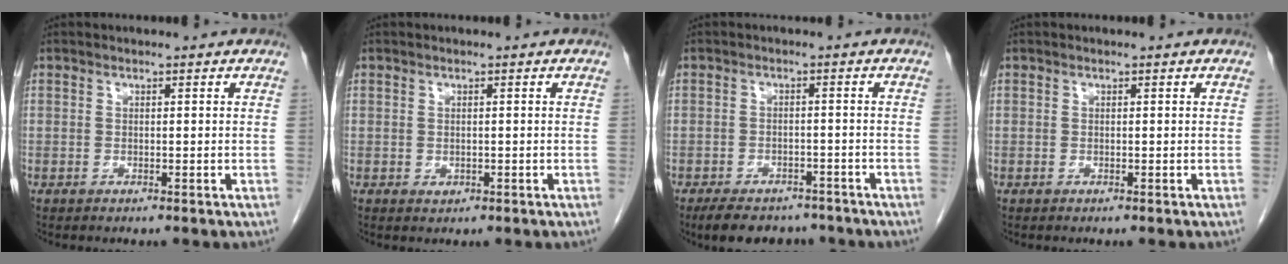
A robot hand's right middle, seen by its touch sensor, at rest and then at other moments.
{"total": 0.6, "force": [-0.1, 0.5, 0.4], "torque": [-0.011, -0.002, 0.001]}
{"total": 9.2, "force": [-7.5, 4.1, 3.4], "torque": [-0.050, -0.004, -0.104]}
{"total": 0.0}